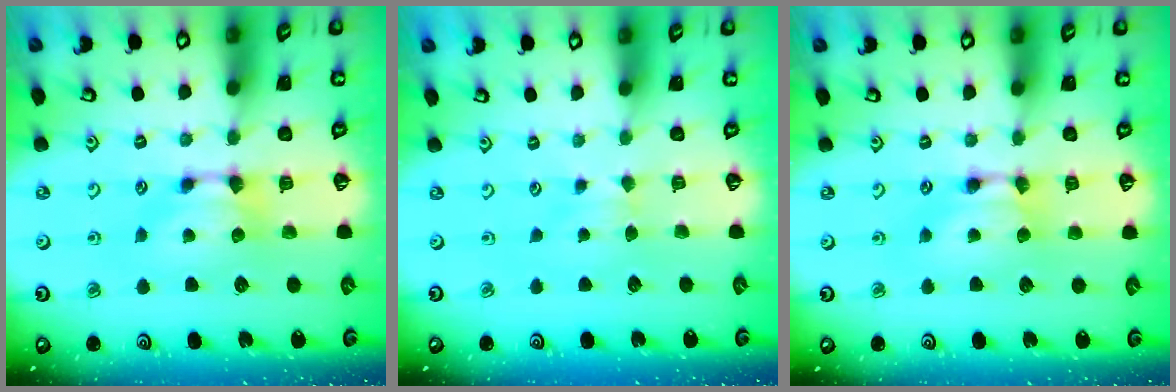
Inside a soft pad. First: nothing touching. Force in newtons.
{"total": 3.0, "press": 3.0, "slide": 0.5}
{"total": 1.6, "press": 1.6, "slide": 0.2}